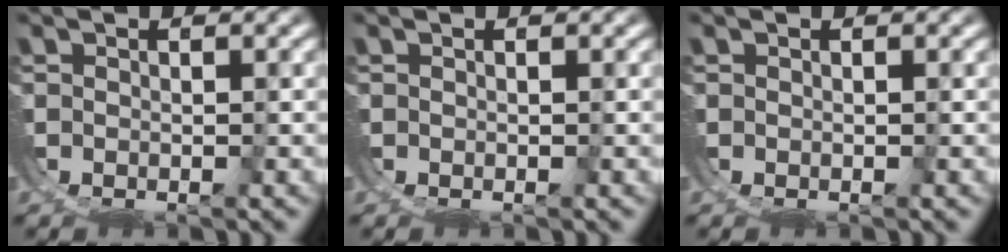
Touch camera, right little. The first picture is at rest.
{"total": 0.0}
{"total": 0.0}